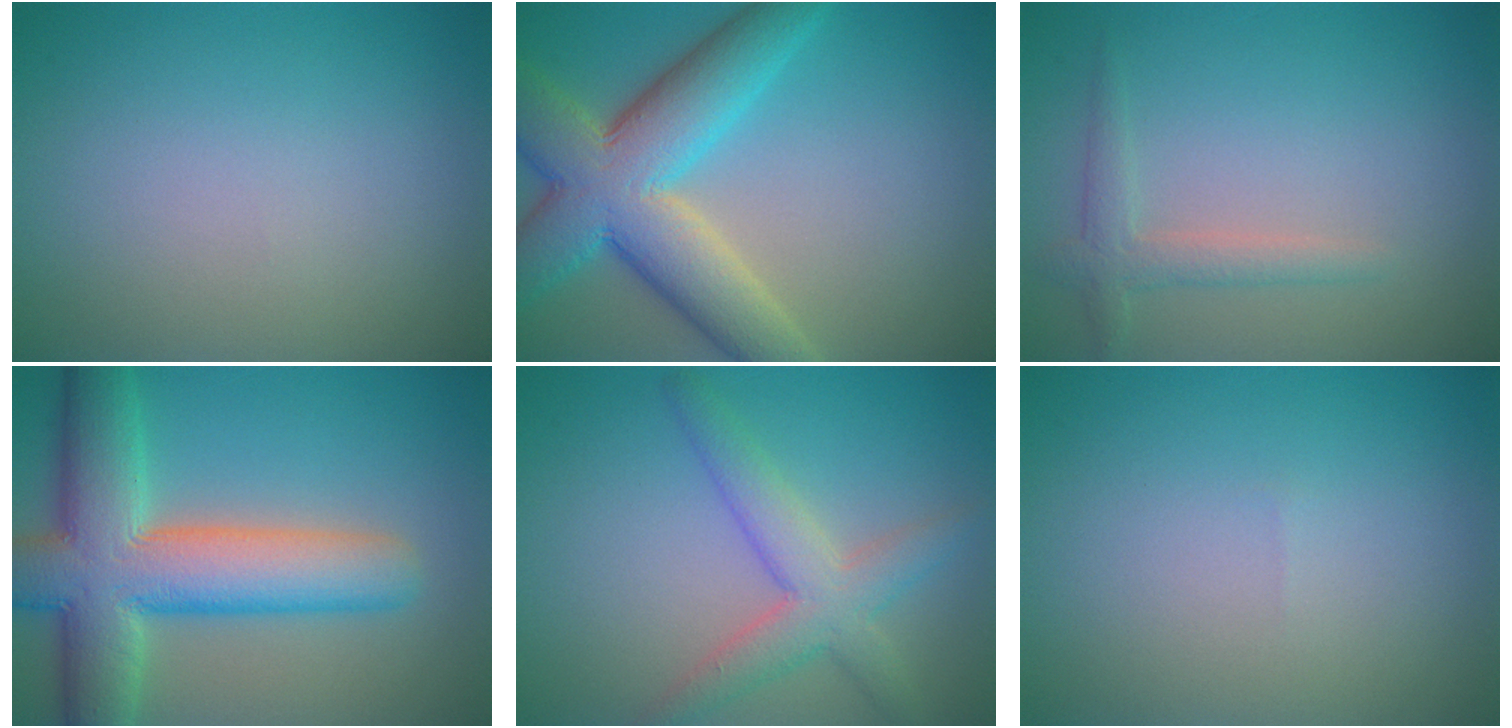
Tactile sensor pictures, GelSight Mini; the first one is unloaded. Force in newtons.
{"total": 8.9, "press": 8.8, "slide": 0.8}
{"total": 2.1, "press": 2.1, "slide": 0.1}
{"total": 11.1, "press": 11.0, "slide": 0.6}
{"total": 4.4, "press": 4.3, "slide": 0.3}
{"total": 0.0}